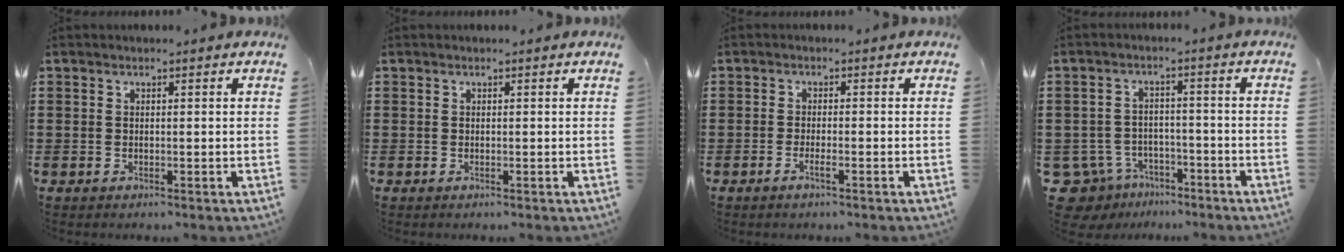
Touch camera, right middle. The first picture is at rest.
{"total": 0.0}
{"total": 5.2, "force": [-2.8, 0.8, 4.3], "torque": [-0.089, -0.006, -0.053]}
{"total": 5.2, "force": [-4.5, 2.6, 0.8], "torque": [-0.050, 0.005, -0.096]}